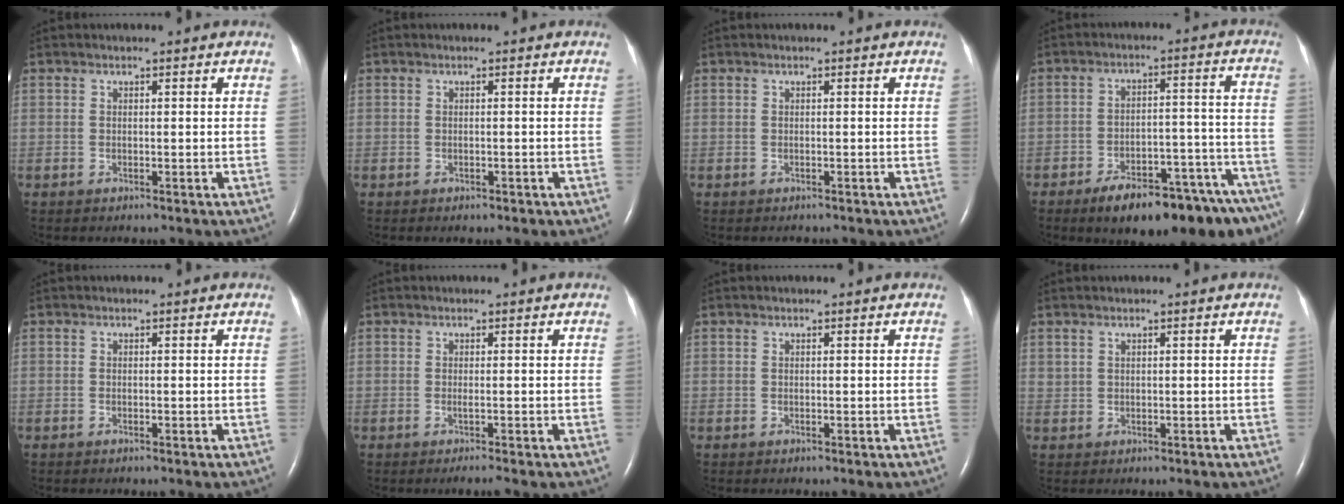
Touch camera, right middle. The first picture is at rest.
{"total": 0.8, "force": [-0.5, 0.4, 0.4], "torque": [-0.010, -0.001, -0.004]}
{"total": 0.5, "force": [-0.5, 0.1, 0.0], "torque": [-0.008, -0.002, -0.008]}
{"total": 18.4, "force": [-14.5, 3.9, 10.7], "torque": [-0.078, 0.034, -0.200]}
{"total": 0.0}
{"total": 1.3, "force": [-0.9, -0.7, 0.7], "torque": [-0.009, 0.001, -0.019]}
{"total": 0.0}
{"total": 0.7, "force": [0.5, 0.5, 0.1], "torque": [0.004, 0.007, 0.011]}